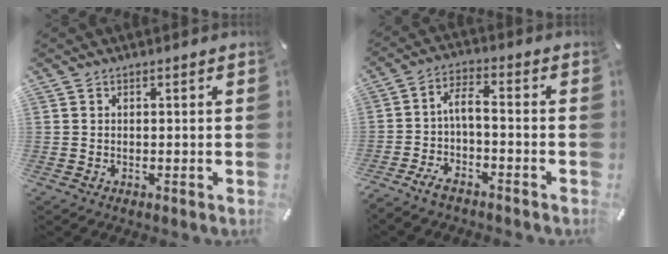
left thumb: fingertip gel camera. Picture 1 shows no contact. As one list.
[{"total": 5.5, "force": [-2.1, 1.8, 4.8], "torque": [-0.098, 0.003, -0.043]}]